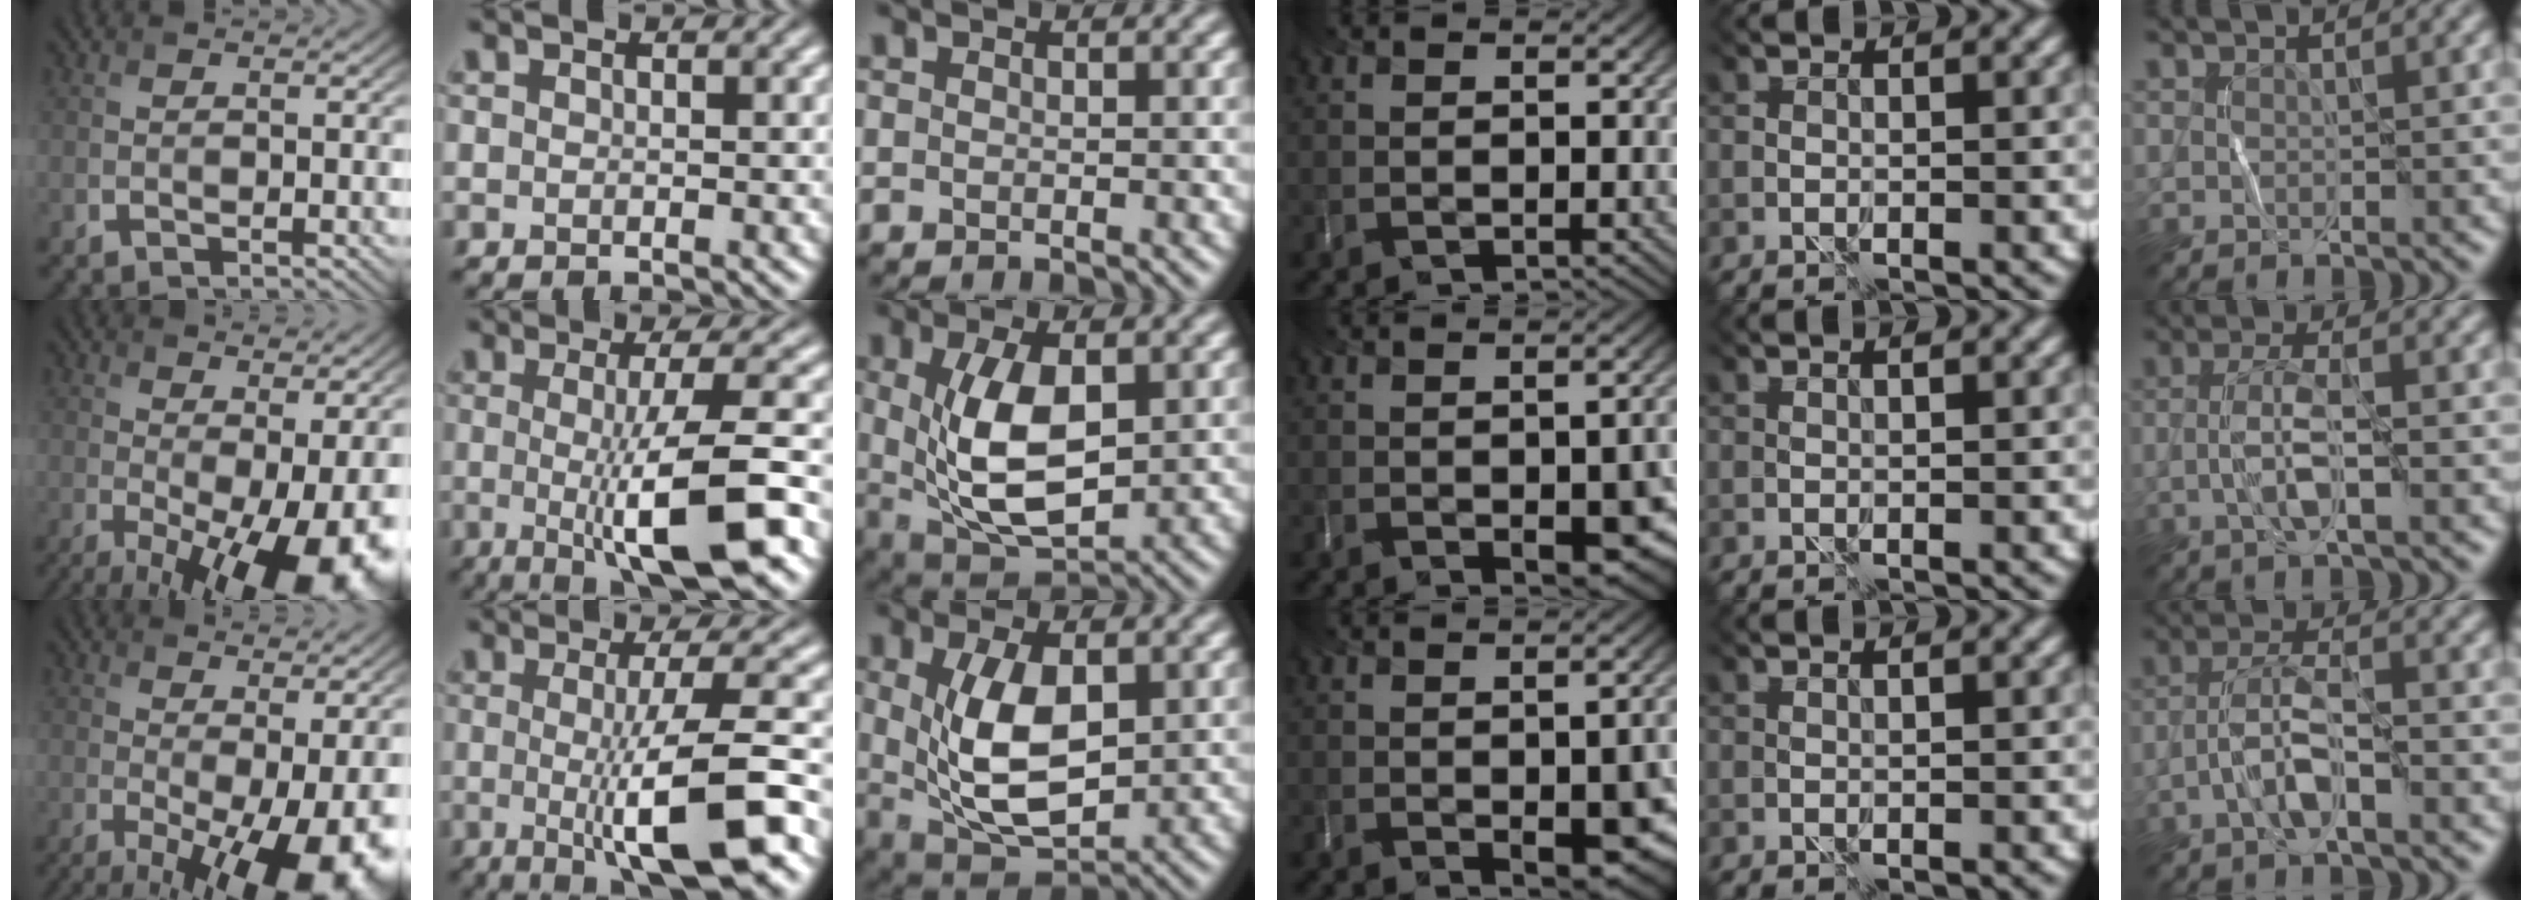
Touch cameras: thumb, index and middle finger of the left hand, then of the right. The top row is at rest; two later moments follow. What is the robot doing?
{"motion": "wrap", "object": "string"}